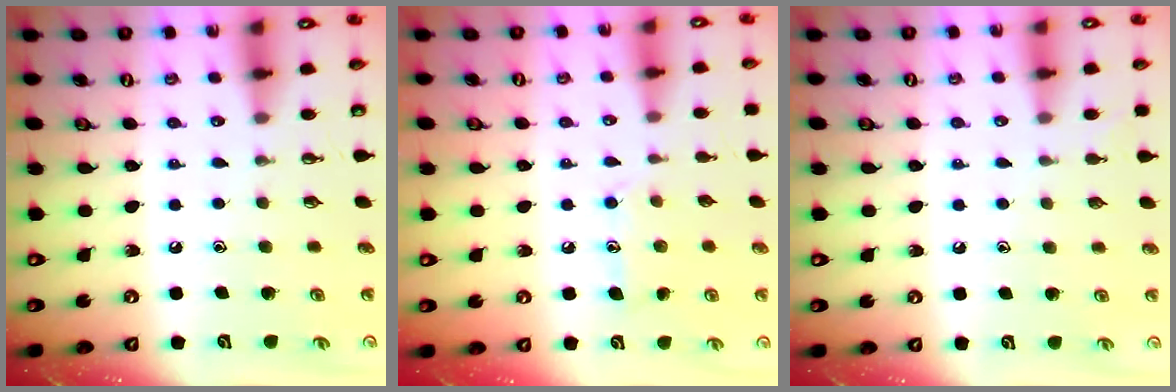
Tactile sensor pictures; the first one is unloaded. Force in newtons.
{"total": 8.7, "press": 8.7, "slide": 0.1}
{"total": 2.6, "press": 2.6, "slide": 0.3}